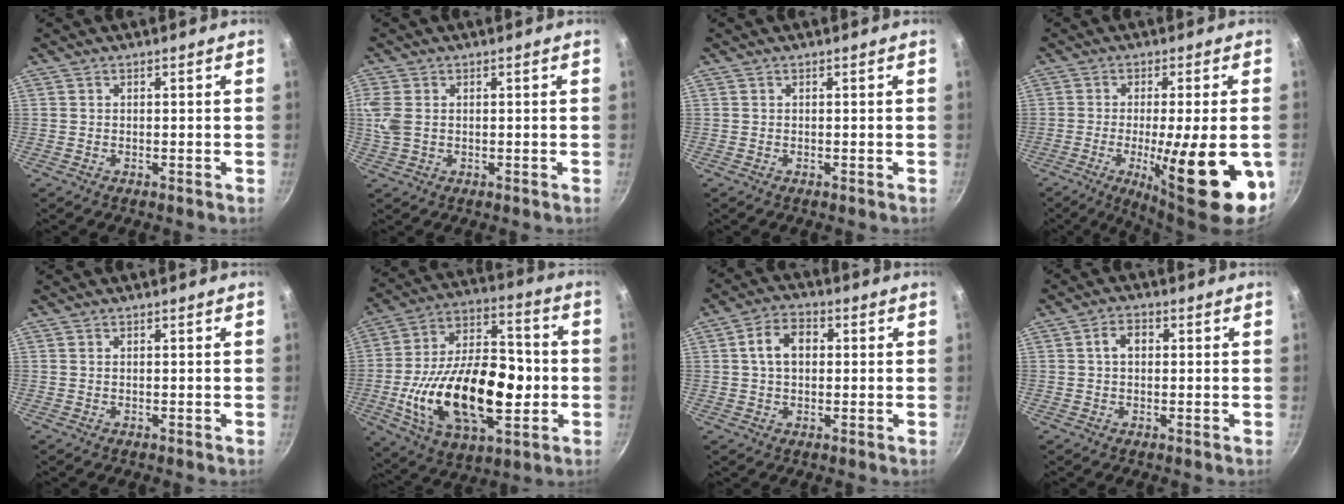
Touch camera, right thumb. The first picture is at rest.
{"total": 4.9, "force": [0.7, 3.4, 3.5], "torque": [-0.079, 0.001, 0.015]}
{"total": 0.0}
{"total": 19.4, "force": [-5.5, 4.6, 18.0], "torque": [-0.247, -0.010, -0.073]}
{"total": 0.0}
{"total": 27.5, "force": [-4.7, 15.6, 22.2], "torque": [-0.366, 0.029, -0.074]}
{"total": 7.2, "force": [1.0, 5.0, 5.0], "torque": [-0.069, 0.016, 0.009]}
{"total": 3.6, "force": [0.5, 2.5, 2.6], "torque": [-0.035, 0.010, 0.004]}